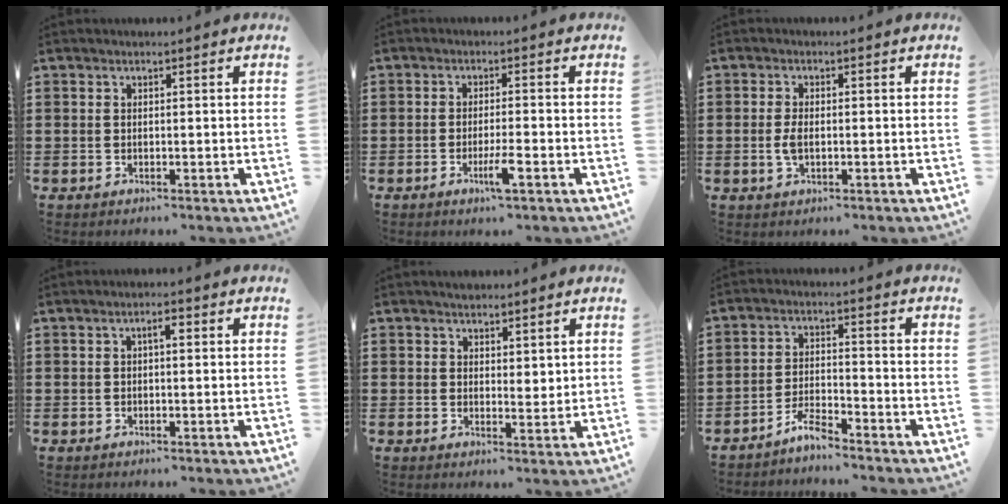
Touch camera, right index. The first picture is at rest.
{"total": 3.9, "force": [-1.8, 0.1, 3.5], "torque": [-0.064, -0.012, -0.032]}
{"total": 2.7, "force": [-0.4, 1.2, 2.4], "torque": [-0.061, -0.005, -0.012]}
{"total": 1.8, "force": [0.3, 0.6, 1.7], "torque": [-0.034, 0.007, 0.002]}
{"total": 2.7, "force": [2.3, 1.4, 0.1], "torque": [-0.001, 0.000, 0.043]}
{"total": 4.0, "force": [-3.8, 0.4, 1.3], "torque": [-0.034, 0.007, -0.077]}